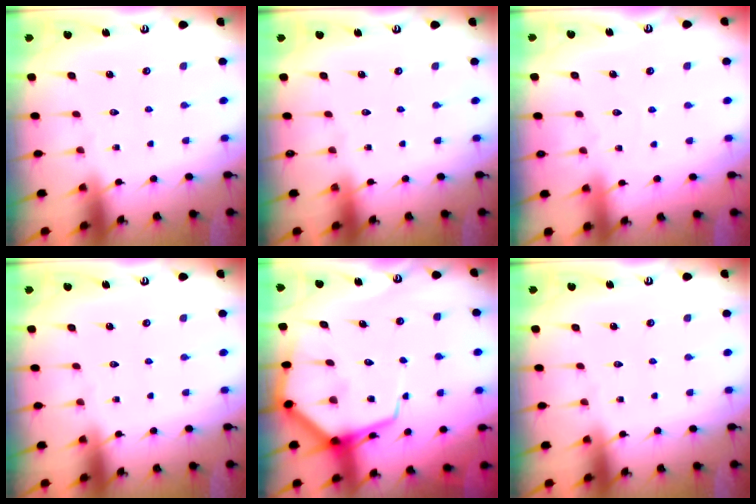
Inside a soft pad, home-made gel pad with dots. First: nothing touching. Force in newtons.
{"total": 0.0}
{"total": 2.7, "press": 2.7, "slide": 0.3}
{"total": 0.0}
{"total": 10.3, "press": 10.3, "slide": 1.1}
{"total": 0.0}